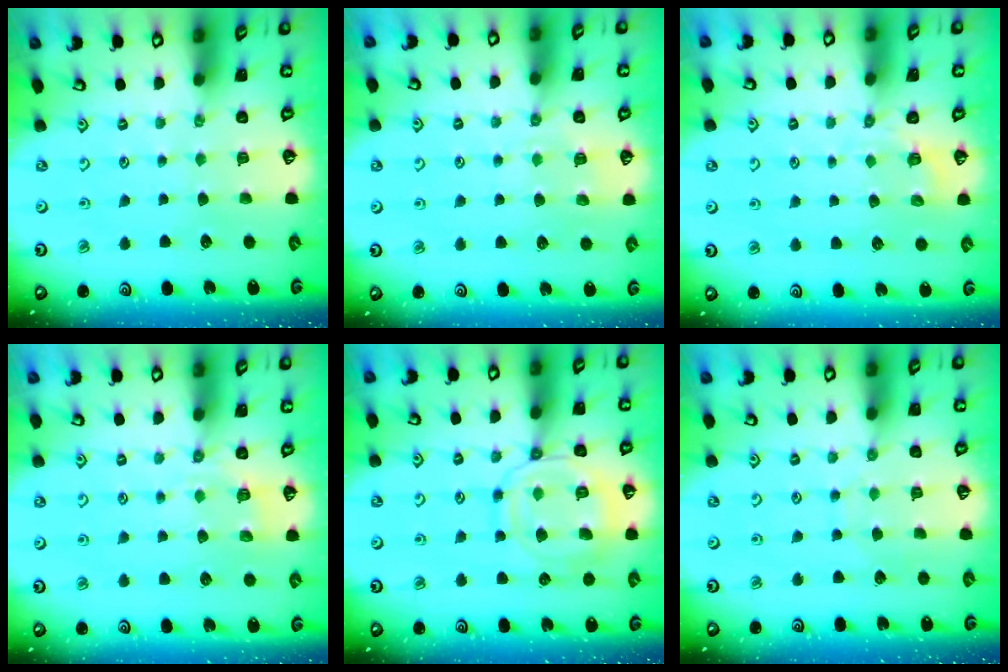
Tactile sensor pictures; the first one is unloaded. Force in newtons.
{"total": 5.1, "press": 5.1, "slide": 0.8}
{"total": 2.3, "press": 1.5, "slide": 1.7}
{"total": 5.1, "press": 4.8, "slide": 1.5}
{"total": 13.4, "press": 13.3, "slide": 1.2}
{"total": 6.2, "press": 6.2, "slide": 0.6}